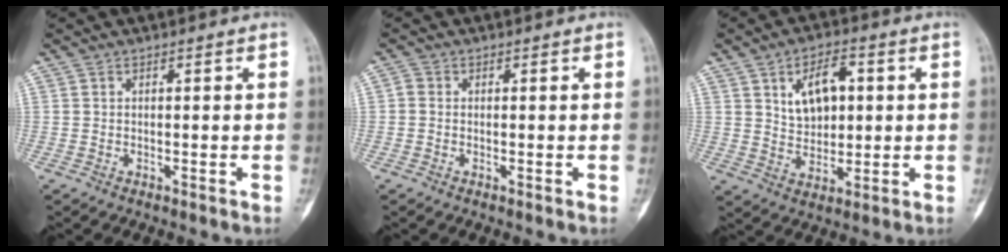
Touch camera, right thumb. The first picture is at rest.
{"total": 1.2, "force": [0.0, 1.0, 0.6], "torque": [-0.005, 0.002, -0.004]}
{"total": 9.1, "force": [2.6, 5.6, 6.7], "torque": [-0.079, -0.005, 0.046]}